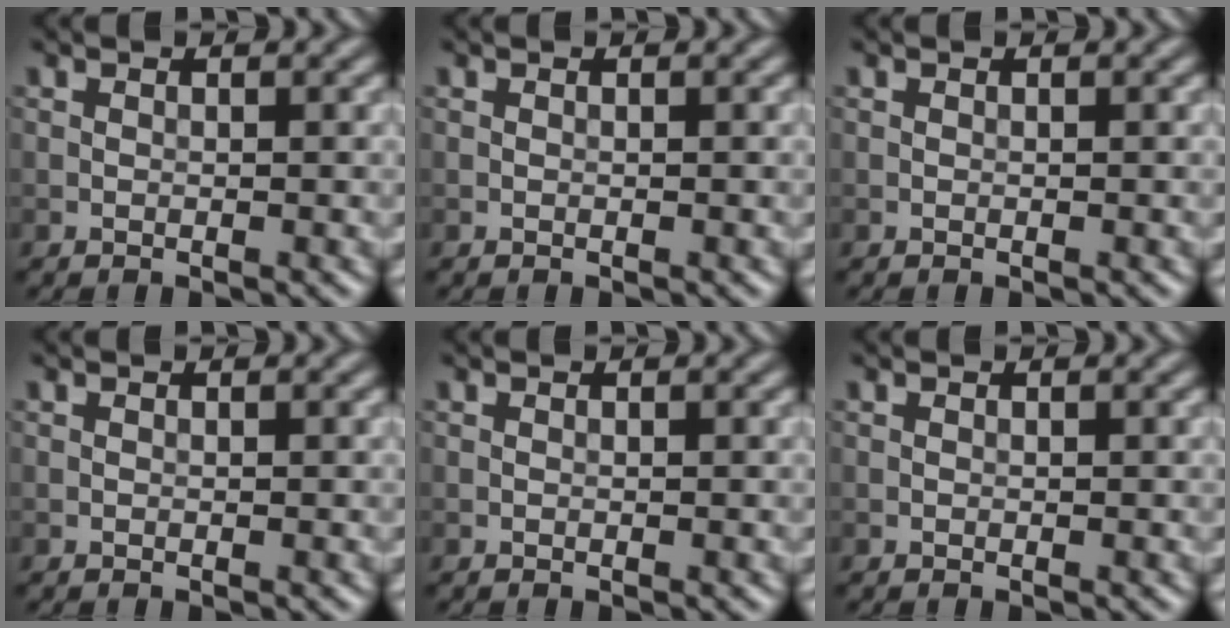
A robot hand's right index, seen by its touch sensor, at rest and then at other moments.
{"total": 0.0}
{"total": 0.0}
{"total": 0.0}
{"total": 0.0}
{"total": 0.0}